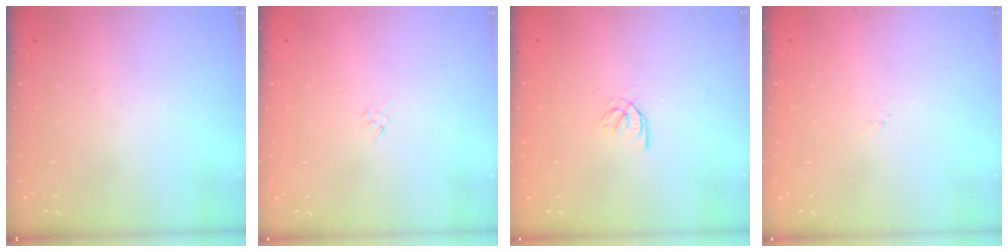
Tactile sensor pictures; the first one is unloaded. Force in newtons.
{"total": 1.8, "press": 1.8, "slide": 0.5}
{"total": 1.9, "press": 1.8, "slide": 0.5}
{"total": 1.3, "press": 1.2, "slide": 0.3}